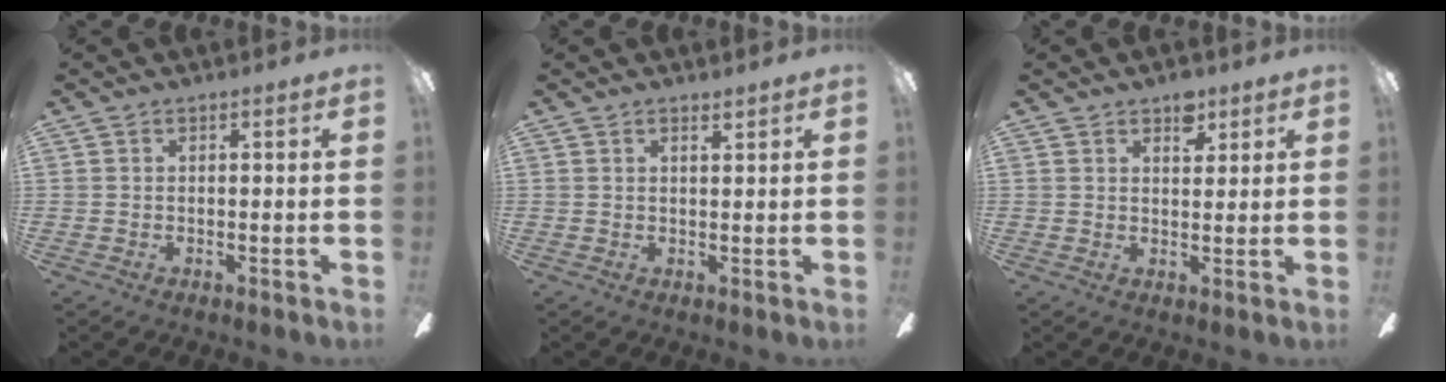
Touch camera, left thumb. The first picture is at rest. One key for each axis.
{"total": 1.4, "fx": 1.3, "fy": 0.3, "fz": 0.5, "tx": -0.004, "ty": -0.004, "tz": 0.022}
{"total": 5.2, "fx": 3.5, "fy": 2.7, "fz": 2.6, "tx": -0.010, "ty": -0.020, "tz": 0.054}